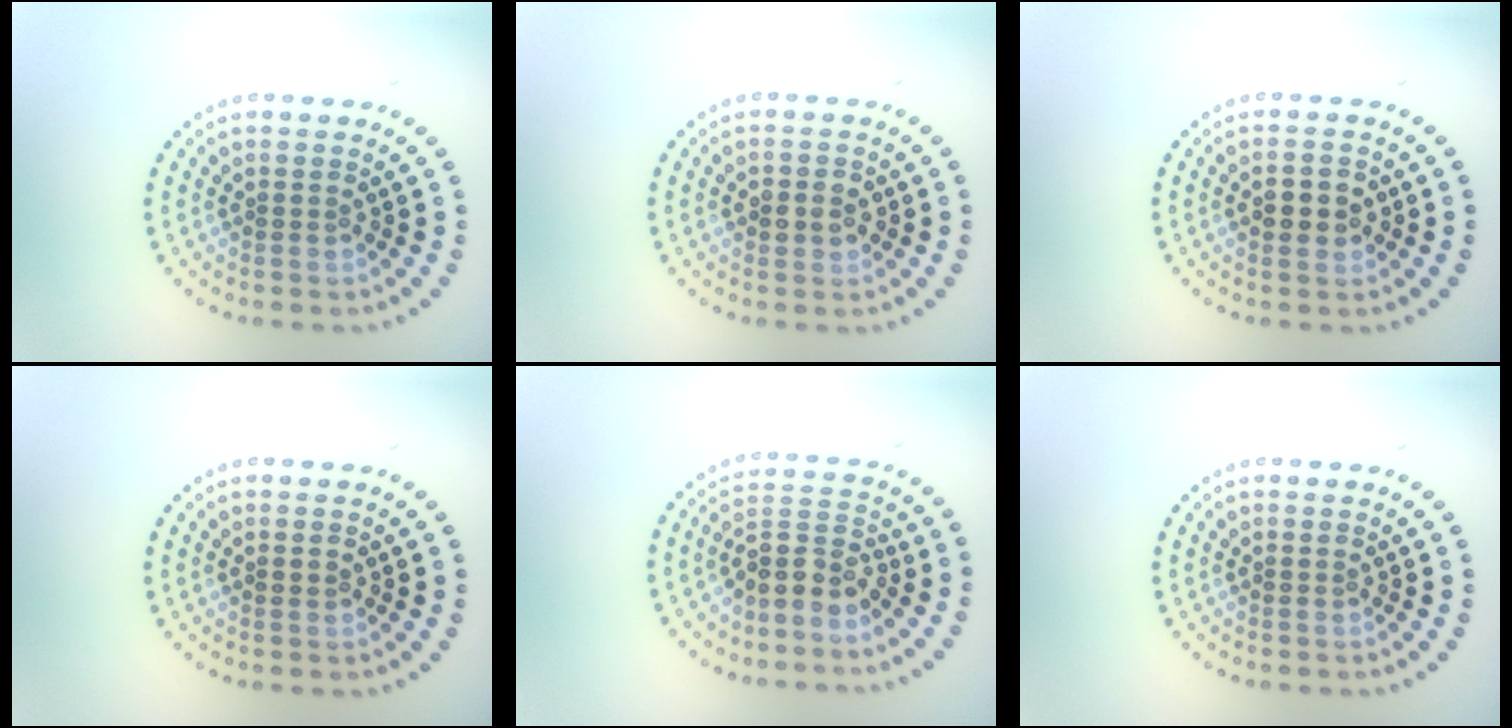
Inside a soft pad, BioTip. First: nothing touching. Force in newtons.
{"total": 2.1, "press": 2.0, "slide": 0.4}
{"total": 2.5, "press": 2.5, "slide": 0.1}
{"total": 0.5, "press": 0.5, "slide": 0.1}
{"total": 3.1, "press": 2.5, "slide": 1.8}
{"total": 0.0}